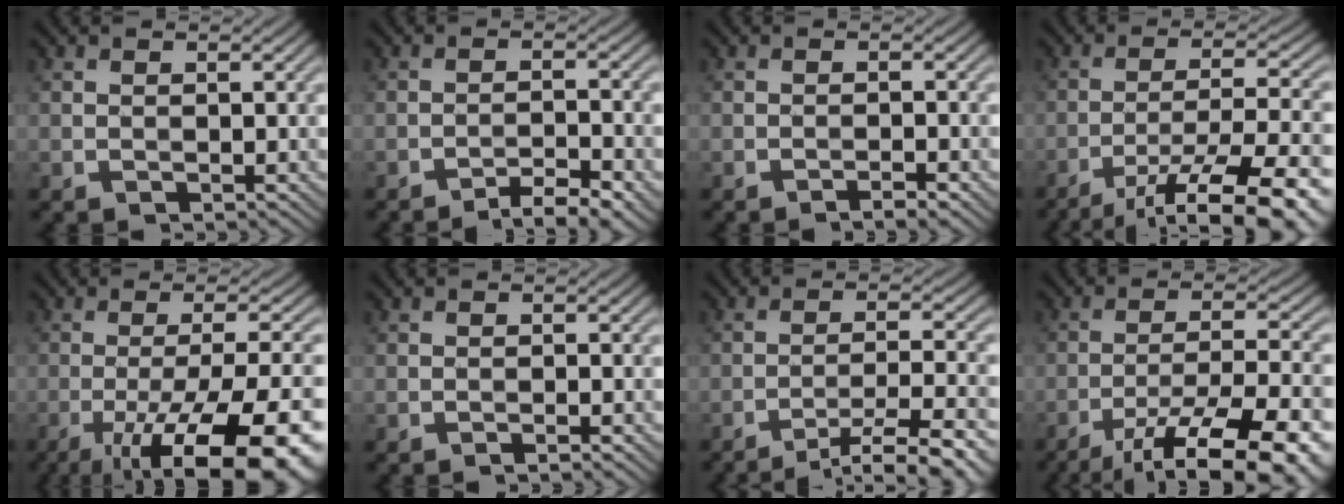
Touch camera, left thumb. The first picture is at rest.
{"total": 4.6, "force": [-3.4, 0.7, 2.9], "torque": [-0.047, 0.008, -0.056]}
{"total": 1.9, "force": [-1.4, 0.1, 1.2], "torque": [-0.019, 0.005, -0.027]}
{"total": 15.6, "force": [-10.7, 3.7, 10.7], "torque": [-0.163, -0.010, -0.148]}
{"total": 17.0, "force": [-8.5, 4.7, 14.0], "torque": [-0.187, 0.002, -0.125]}
{"total": 0.9, "force": [-0.6, 0.0, 0.6], "torque": [-0.010, 0.003, -0.015]}
{"total": 10.1, "force": [-7.3, 1.6, 6.7], "torque": [-0.111, 0.005, -0.107]}
{"total": 17.1, "force": [-11.6, 4.6, 11.7], "torque": [-0.167, -0.017, -0.162]}